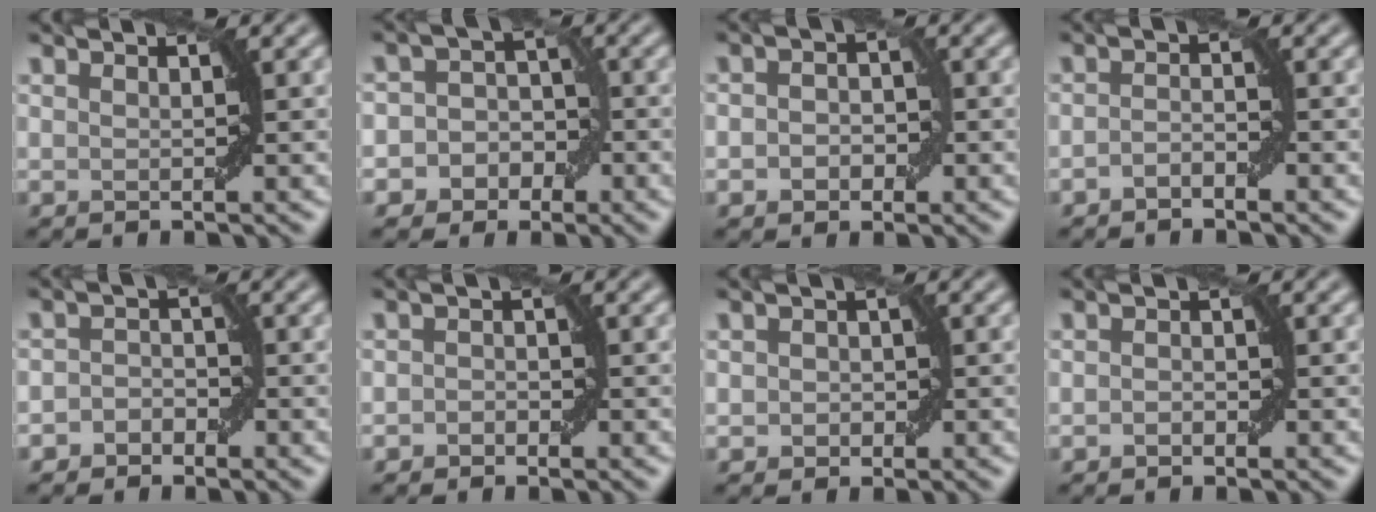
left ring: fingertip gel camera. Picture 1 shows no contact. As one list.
[{"total": 5.1, "force": [-1.8, 4.6, 1.4], "torque": [0.003, 0.022, -0.047]}, {"total": 2.4, "force": [-0.5, 1.8, 1.4], "torque": [-0.013, 0.001, -0.015]}, {"total": 1.2, "force": [-0.9, 0.4, 0.8], "torque": [-0.016, 0.005, -0.019]}, {"total": 1.7, "force": [-1.1, 1.3, 0.5], "torque": [0.000, 0.007, -0.025]}, {"total": 1.1, "force": [-0.6, 0.8, 0.3], "torque": [-0.005, 0.002, -0.013]}, {"total": 1.4, "force": [-0.3, 1.2, 0.6], "torque": [-0.003, -0.001, -0.007]}, {"total": 0.8, "force": [-0.4, 0.5, 0.5], "torque": [-0.009, 0.003, -0.007]}]